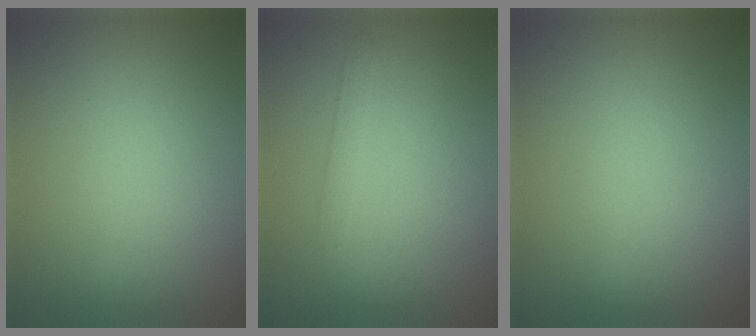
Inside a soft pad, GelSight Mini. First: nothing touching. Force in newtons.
{"total": 1.0, "press": 1.0, "slide": 0.0}
{"total": 0.0}